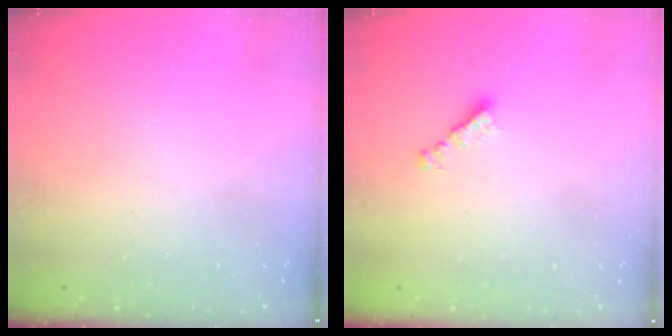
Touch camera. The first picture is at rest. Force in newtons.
{"total": 2.8, "press": 2.7, "slide": 0.7}